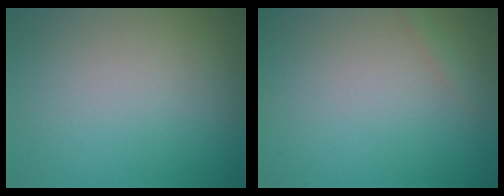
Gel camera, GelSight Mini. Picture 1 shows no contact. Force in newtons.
{"total": 0.5, "press": 0.5, "slide": 0.0}